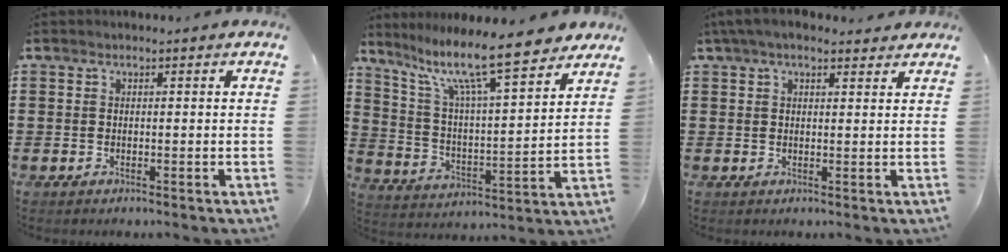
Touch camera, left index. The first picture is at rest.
{"total": 12.5, "force": [9.9, 1.8, 7.4], "torque": [-0.160, -0.057, 0.166]}
{"total": 3.7, "force": [2.9, 1.1, 2.1], "torque": [-0.049, 0.003, 0.053]}